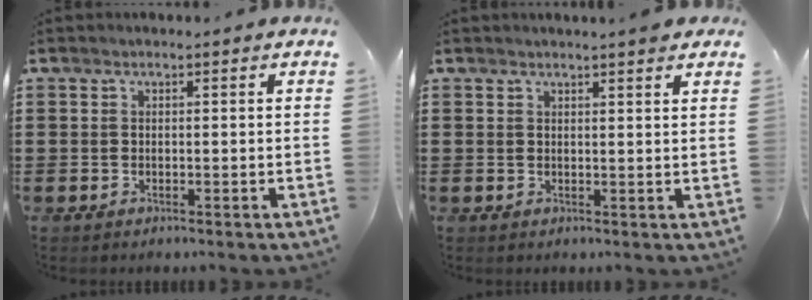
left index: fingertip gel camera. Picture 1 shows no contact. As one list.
[{"total": 1.9, "force": [1.7, -0.1, 0.7], "torque": [-0.009, -0.002, 0.032]}]